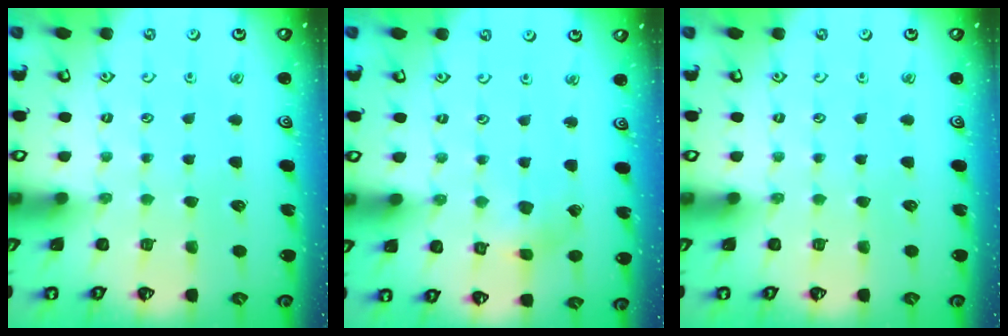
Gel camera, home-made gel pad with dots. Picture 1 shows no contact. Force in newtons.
{"total": 2.3, "press": 2.2, "slide": 0.4}
{"total": 0.0}